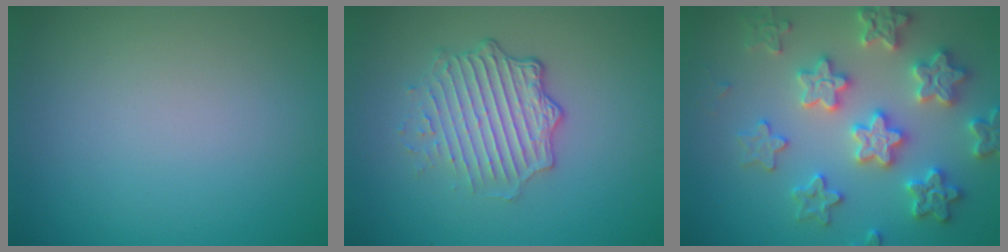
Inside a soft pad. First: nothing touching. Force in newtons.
{"total": 5.0, "press": 3.6, "slide": 3.5}
{"total": 6.1, "press": 5.9, "slide": 1.3}